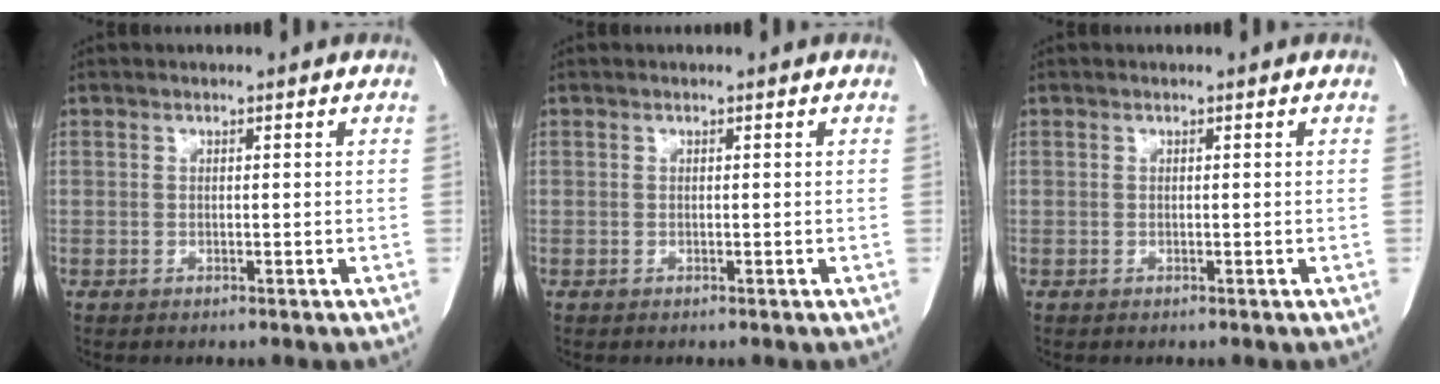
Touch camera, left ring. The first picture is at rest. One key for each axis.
{"total": 0.0}
{"total": 0.0}